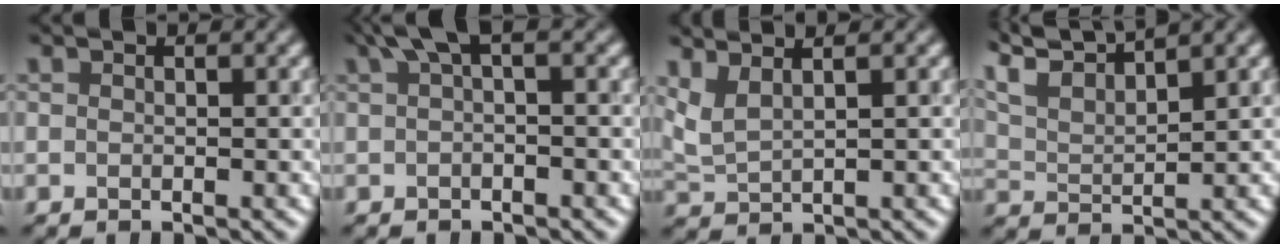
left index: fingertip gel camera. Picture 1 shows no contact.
{"total": 2.2, "force": [0.8, 0.4, 2.0], "torque": [-0.033, 0.010, 0.013]}
{"total": 2.2, "force": [1.7, 0.5, 1.3], "torque": [-0.029, 0.005, 0.043]}
{"total": 6.5, "force": [5.8, 0.9, 2.8], "torque": [-0.060, 0.020, 0.100]}